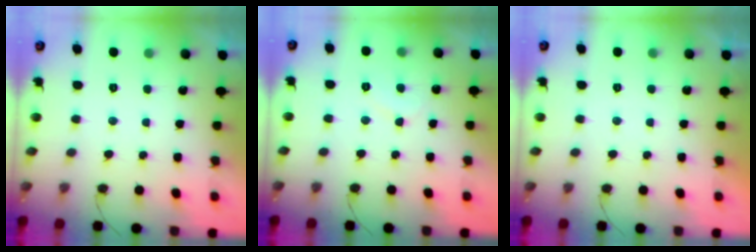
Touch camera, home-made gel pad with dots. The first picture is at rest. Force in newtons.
{"total": 5.2, "press": 5.2, "slide": 0.5}
{"total": 1.7, "press": 1.7, "slide": 0.1}